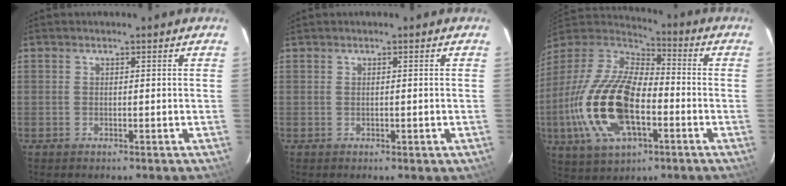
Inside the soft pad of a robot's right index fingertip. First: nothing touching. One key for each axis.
{"total": 0.9, "fx": -0.1, "fy": 0.2, "fz": 0.9, "tx": -0.008, "ty": 0.003, "tz": -0.001}
{"total": 22.7, "fx": -6.1, "fy": 11.1, "fz": 18.8, "tx": -0.409, "ty": -0.022, "tz": -0.111}